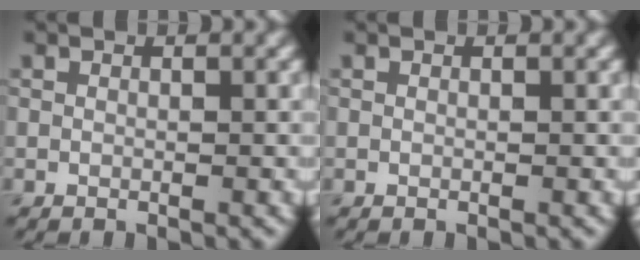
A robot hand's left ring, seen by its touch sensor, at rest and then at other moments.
{"total": 0.0}